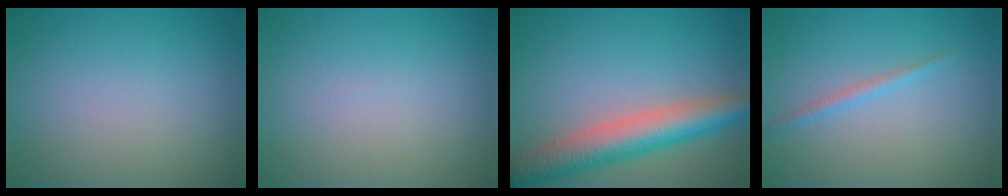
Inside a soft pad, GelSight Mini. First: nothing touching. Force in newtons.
{"total": 0.0}
{"total": 6.8, "press": 6.8, "slide": 0.2}
{"total": 1.1, "press": 1.1, "slide": 0.0}